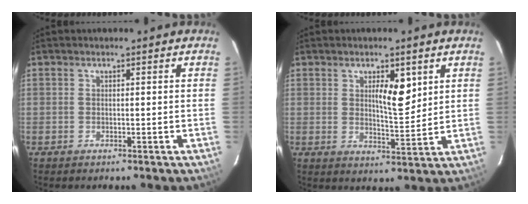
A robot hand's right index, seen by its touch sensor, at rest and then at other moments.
{"total": 5.7, "force": [2.3, 1.6, 5.0], "torque": [-0.082, -0.004, 0.042]}